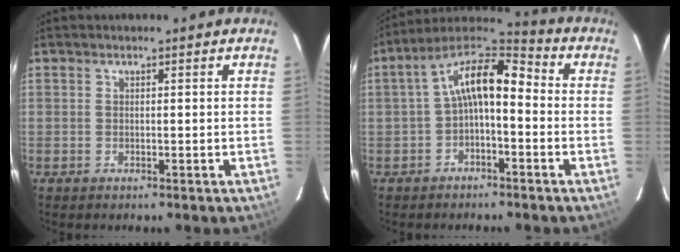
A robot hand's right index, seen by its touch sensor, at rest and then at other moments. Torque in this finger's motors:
{"motor_torque": [1.46, 0.16, 0.75, 0.18]}